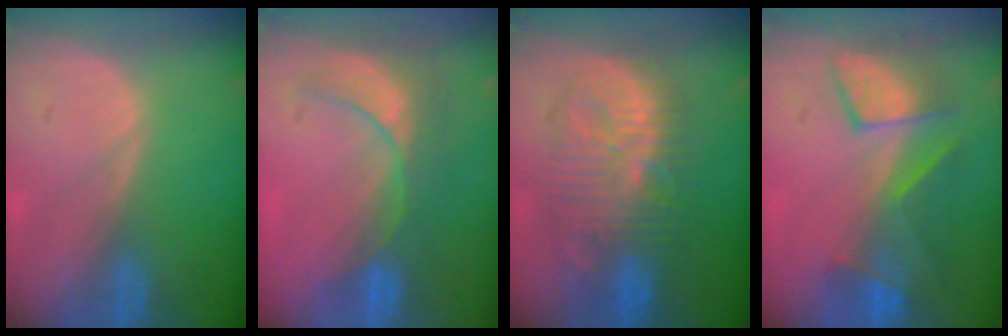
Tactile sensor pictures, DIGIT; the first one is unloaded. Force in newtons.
{"total": 9.0, "press": 7.8, "slide": 4.6}
{"total": 10.4, "press": 10.4, "slide": 0.4}
{"total": 8.0, "press": 7.9, "slide": 1.7}